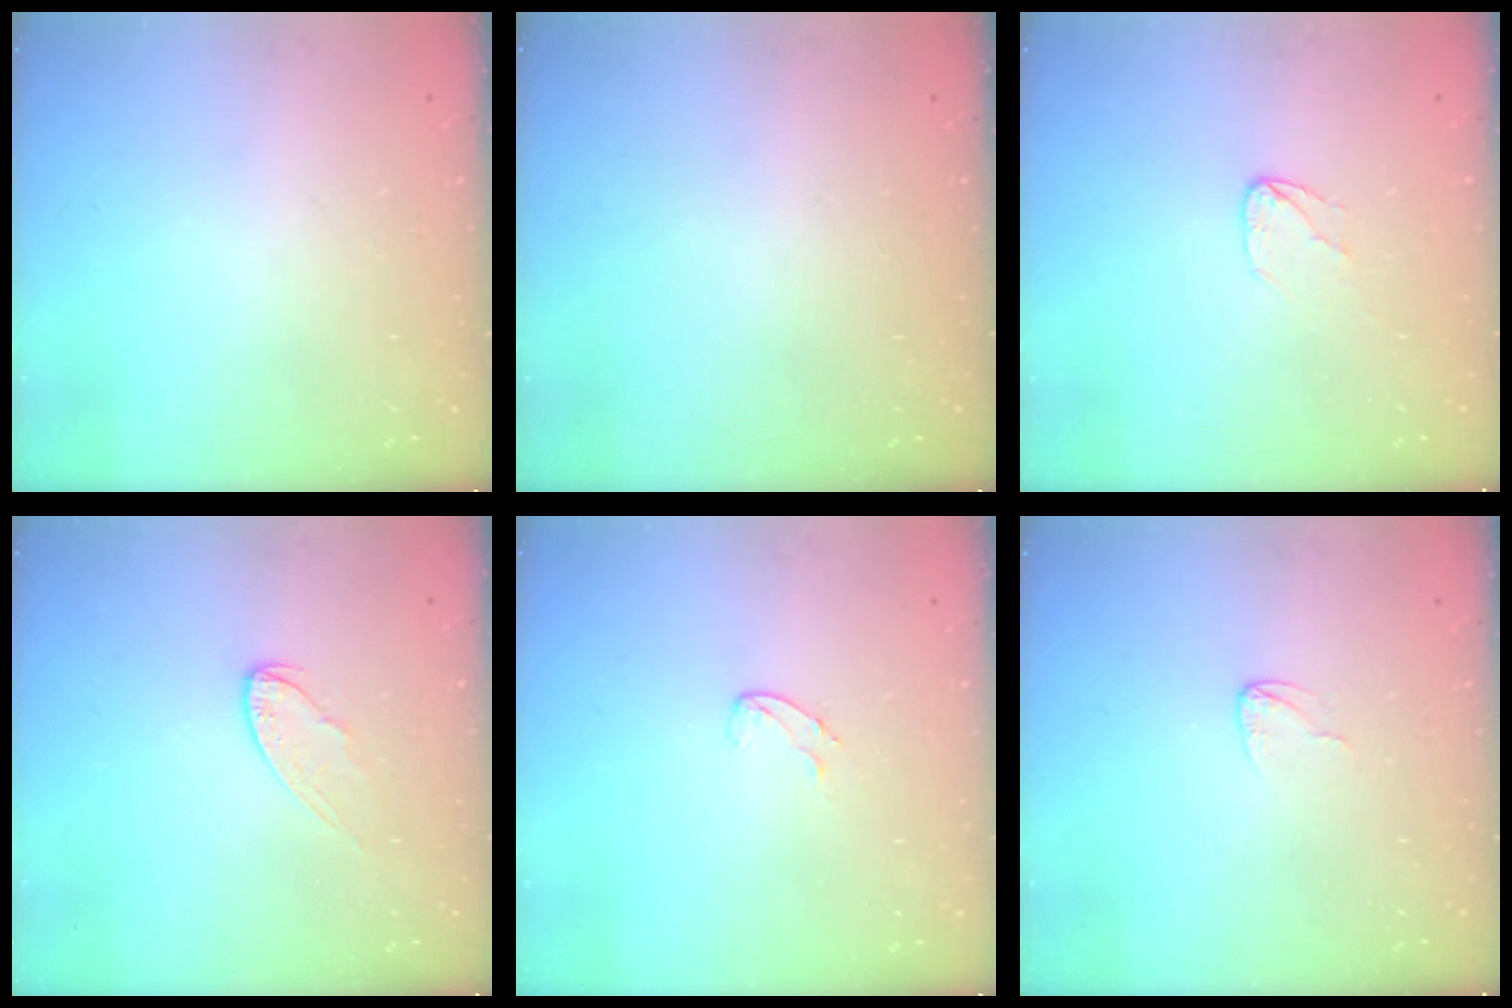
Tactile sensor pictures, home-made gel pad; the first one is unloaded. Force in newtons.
{"total": 0.0}
{"total": 4.5, "press": 4.4, "slide": 0.3}
{"total": 6.5, "press": 6.5, "slide": 0.1}
{"total": 5.3, "press": 5.3, "slide": 0.6}
{"total": 3.6, "press": 3.6, "slide": 0.3}